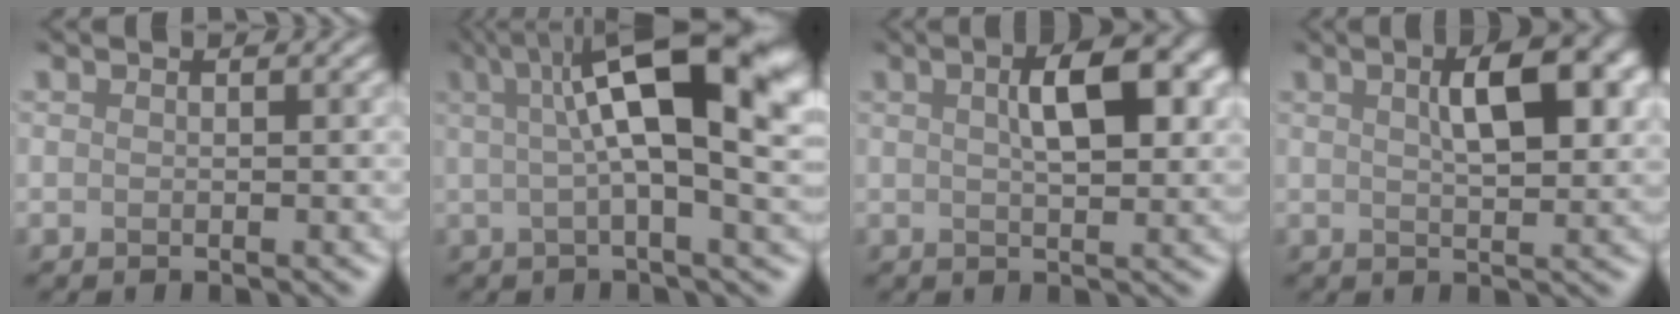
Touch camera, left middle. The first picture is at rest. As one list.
[{"total": 11.8, "force": [4.3, 2.6, 10.7], "torque": [-0.173, 0.025, 0.081]}, {"total": 4.0, "force": [1.3, 0.4, 3.7], "torque": [-0.061, 0.016, 0.028]}, {"total": 4.4, "force": [1.6, 0.6, 4.1], "torque": [-0.065, 0.015, 0.033]}]